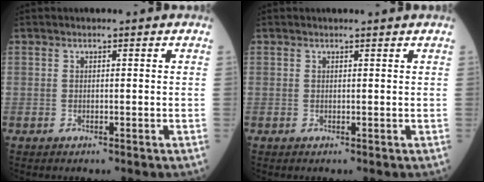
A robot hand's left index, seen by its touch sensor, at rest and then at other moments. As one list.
[{"total": 1.1, "force": [1.1, -0.3, 0.2], "torque": [-0.009, -0.001, 0.014]}]